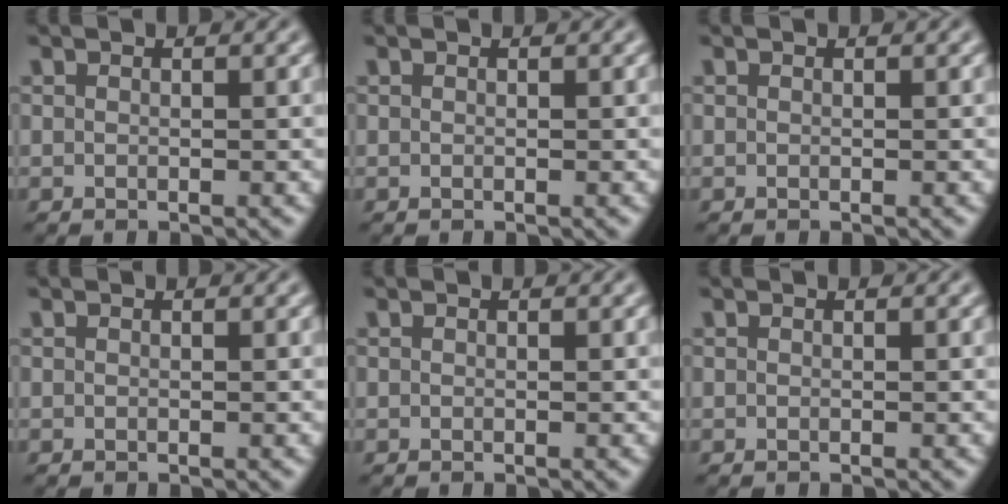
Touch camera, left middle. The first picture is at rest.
{"total": 0.0}
{"total": 0.0}
{"total": 0.0}
{"total": 0.0}
{"total": 0.0}